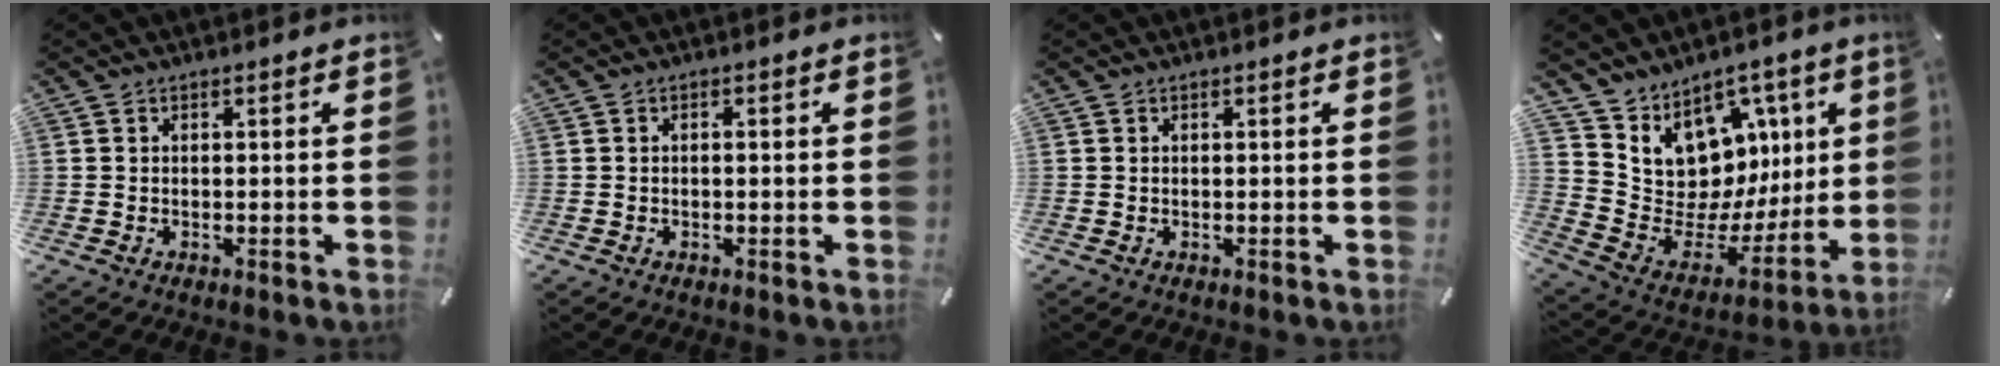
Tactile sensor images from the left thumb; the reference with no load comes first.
{"total": 0.7, "force": [-0.1, 0.3, 0.6], "torque": [-0.012, -0.001, -0.003]}
{"total": 0.0}
{"total": 11.5, "force": [5.4, 10.0, 1.9], "torque": [-0.023, -0.093, 0.119]}